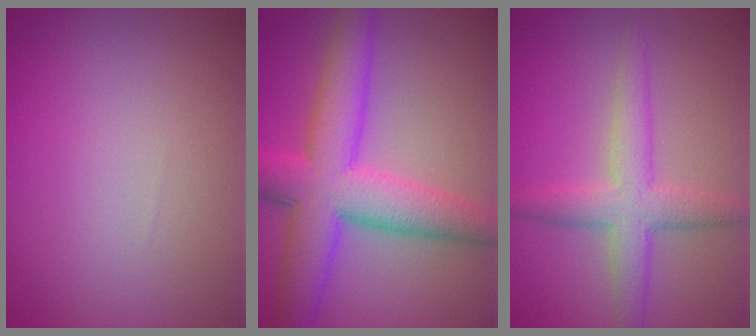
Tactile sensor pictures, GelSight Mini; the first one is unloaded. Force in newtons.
{"total": 8.6, "press": 8.6, "slide": 0.1}
{"total": 4.0, "press": 4.0, "slide": 0.1}